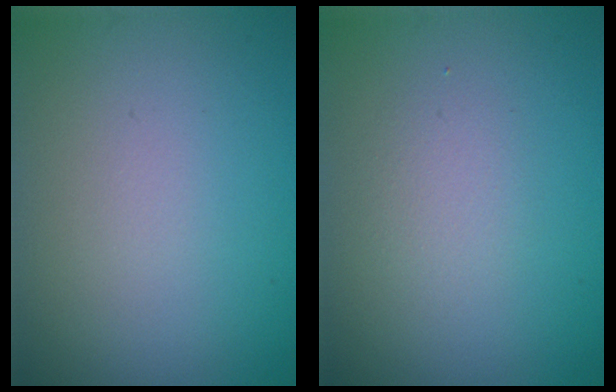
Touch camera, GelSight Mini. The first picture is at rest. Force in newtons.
{"total": 1.3, "press": 1.3, "slide": 0.0}